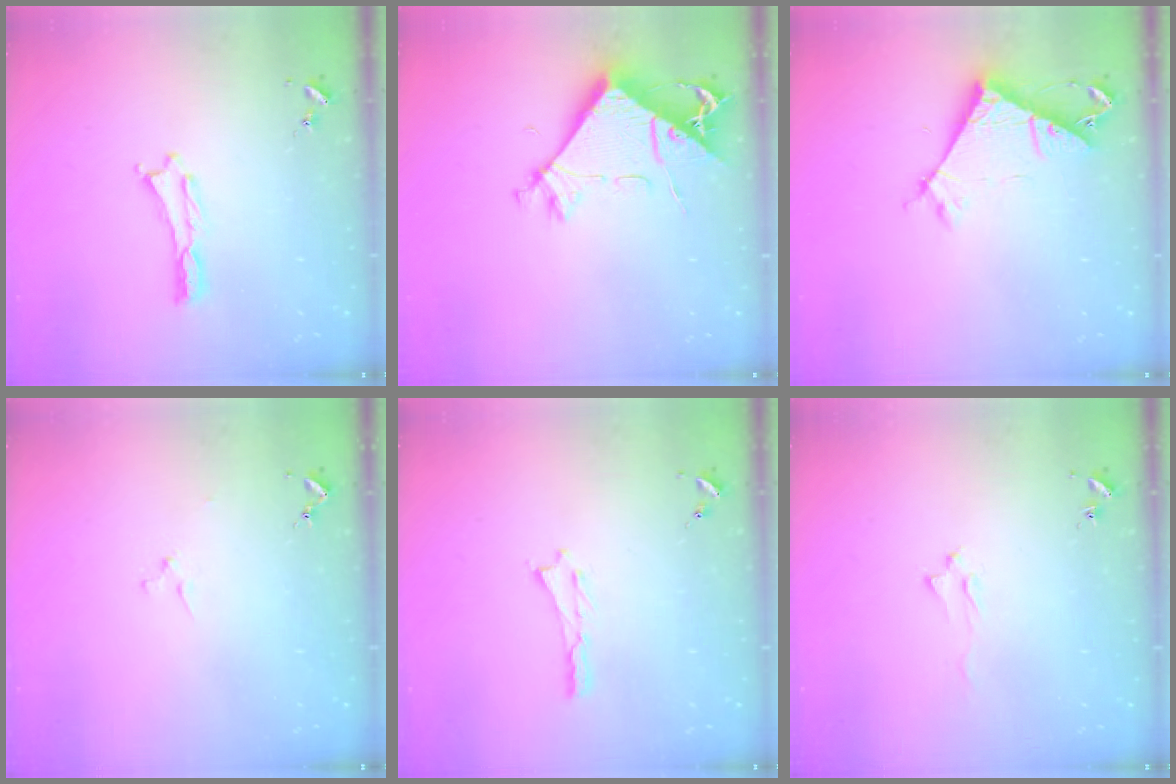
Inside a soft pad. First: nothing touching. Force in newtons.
{"total": 8.2, "press": 8.1, "slide": 1.2}
{"total": 7.2, "press": 7.2, "slide": 0.5}
{"total": 1.1, "press": 1.1, "slide": 0.1}
{"total": 0.0}
{"total": 1.6, "press": 1.5, "slide": 0.2}